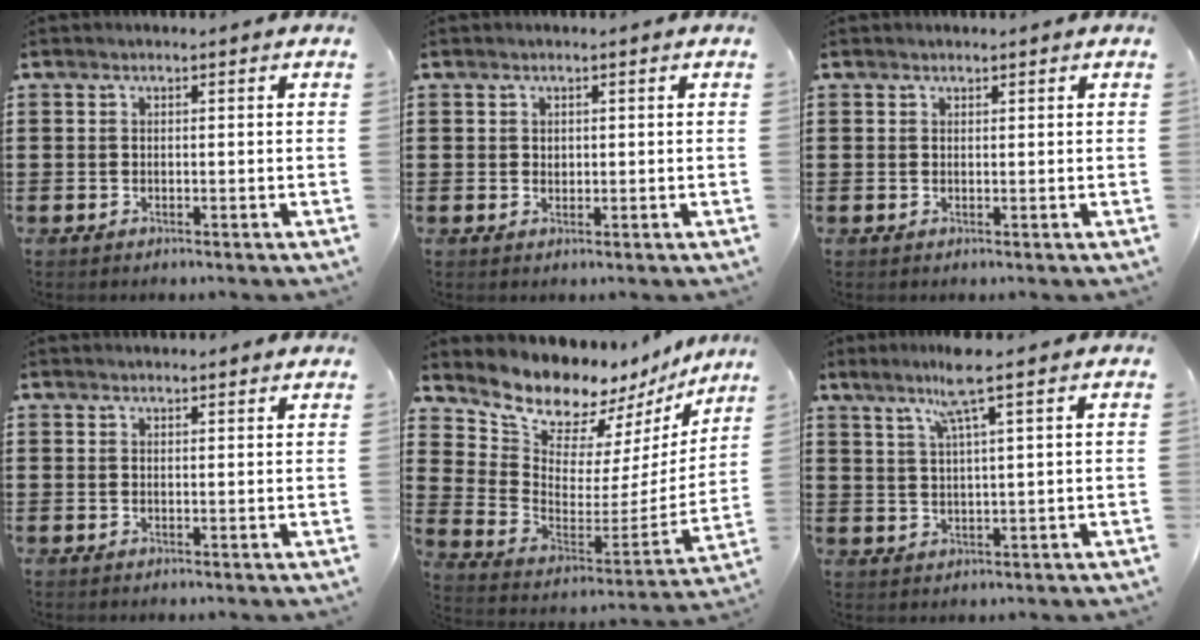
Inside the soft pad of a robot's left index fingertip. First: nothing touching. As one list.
[{"total": 0.9, "force": [0.5, 0.7, 0.3], "torque": [-0.008, 0.005, 0.010]}, {"total": 0.5, "force": [0.5, 0.2, 0.1], "torque": [-0.003, 0.001, 0.010]}, {"total": 1.5, "force": [1.5, 0.0, 0.3], "torque": [-0.009, 0.001, 0.029]}, {"total": 9.4, "force": [8.8, 3.1, 1.3], "torque": [-0.076, -0.076, 0.158]}, {"total": 6.6, "force": [4.3, -0.3, 5.0], "torque": [-0.108, 0.004, 0.074]}]